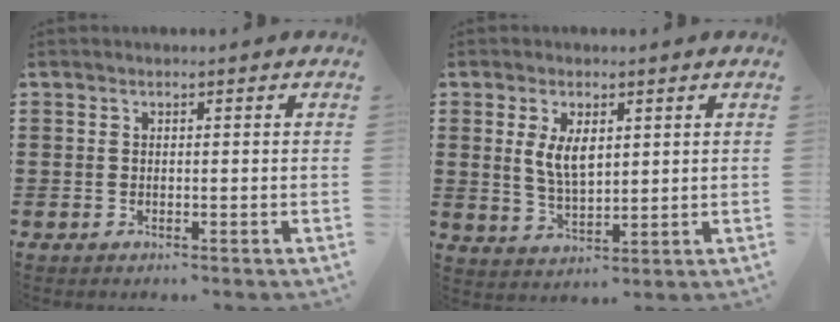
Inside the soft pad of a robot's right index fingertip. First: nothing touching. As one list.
[{"total": 5.2, "force": [1.4, 2.6, 4.3], "torque": [-0.083, 0.003, 0.022]}]